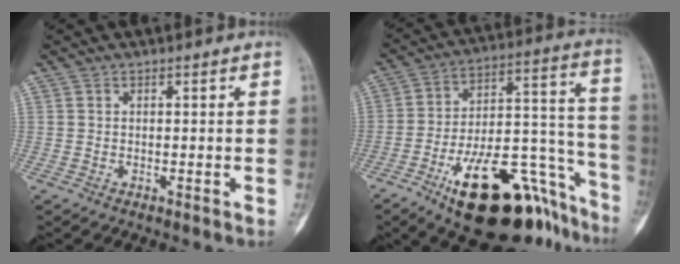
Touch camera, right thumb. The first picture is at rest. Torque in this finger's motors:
{"motor_torque": [3.51, 1.50, 1.37, -1.41, 0.40]}